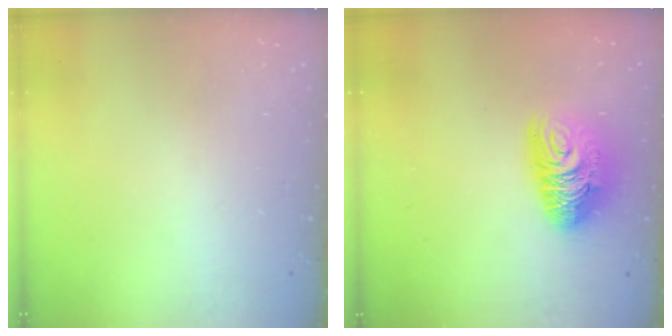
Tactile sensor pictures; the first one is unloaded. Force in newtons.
{"total": 11.7, "press": 11.7, "slide": 1.3}